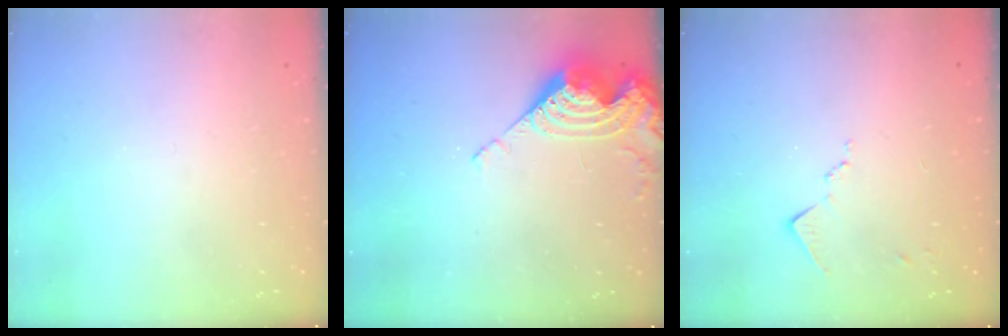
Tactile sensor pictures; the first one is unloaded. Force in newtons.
{"total": 9.2, "press": 9.2, "slide": 0.9}
{"total": 7.3, "press": 7.2, "slide": 0.9}